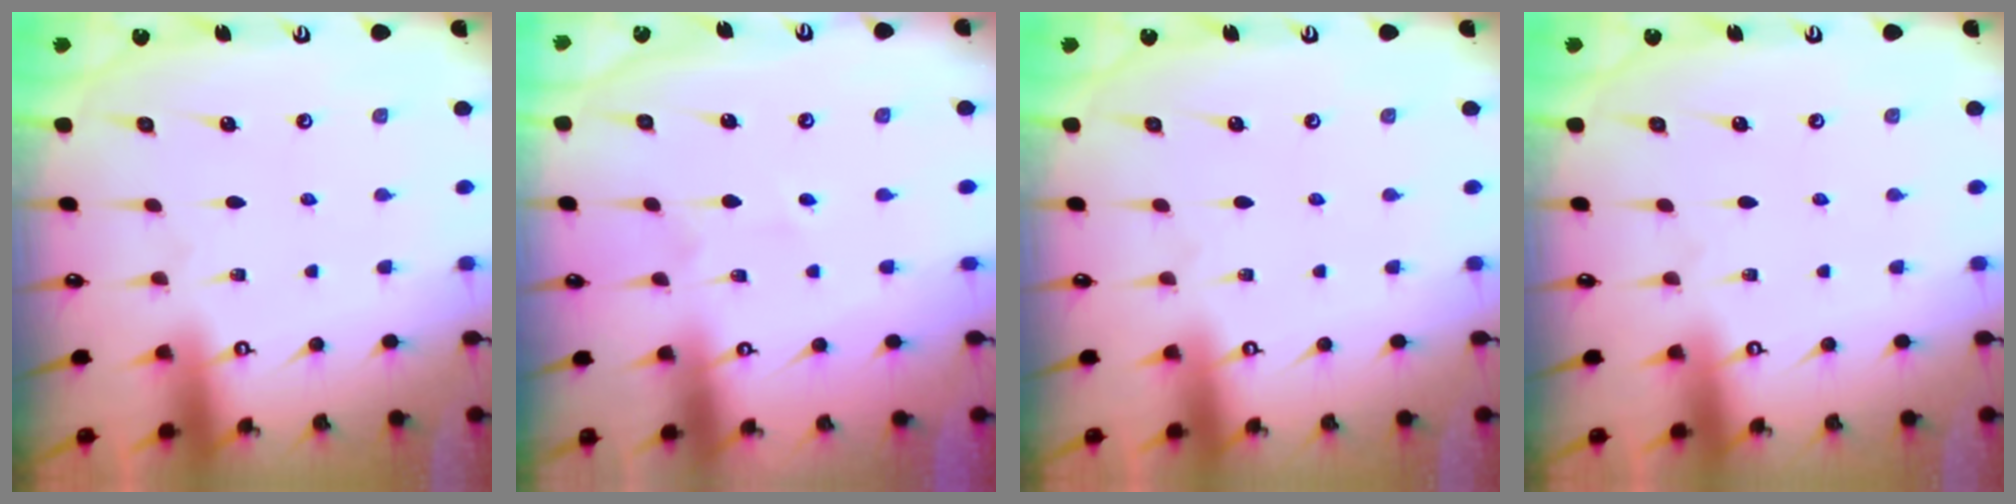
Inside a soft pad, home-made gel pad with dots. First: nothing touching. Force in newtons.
{"total": 1.9, "press": 1.9, "slide": 0.5}
{"total": 0.0}
{"total": 0.0}